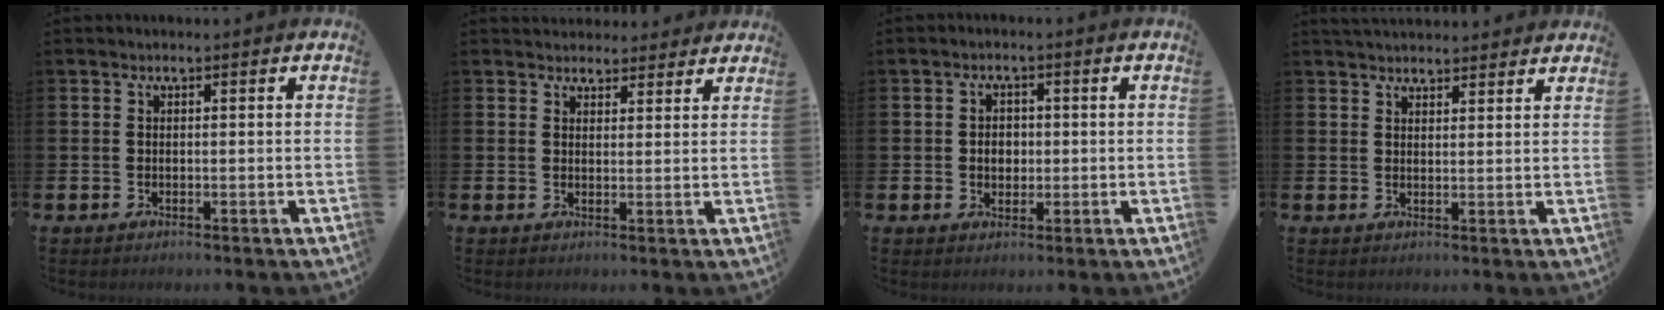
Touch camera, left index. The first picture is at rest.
{"total": 3.2, "force": [3.0, 1.1, -0.3], "torque": [0.010, -0.015, 0.054]}
{"total": 2.6, "force": [-0.1, 2.1, 1.5], "torque": [-0.017, 0.003, -0.008]}
{"total": 3.1, "force": [3.0, 0.5, 0.2], "torque": [-0.005, -0.012, 0.055]}